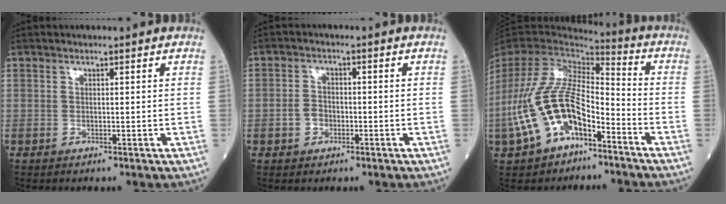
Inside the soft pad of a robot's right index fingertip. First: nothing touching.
{"total": 2.8, "force": [-1.0, 2.2, 1.4], "torque": [-0.026, 0.006, -0.018]}
{"total": 14.7, "force": [-6.9, 7.0, 10.9], "torque": [-0.235, 0.016, -0.125]}